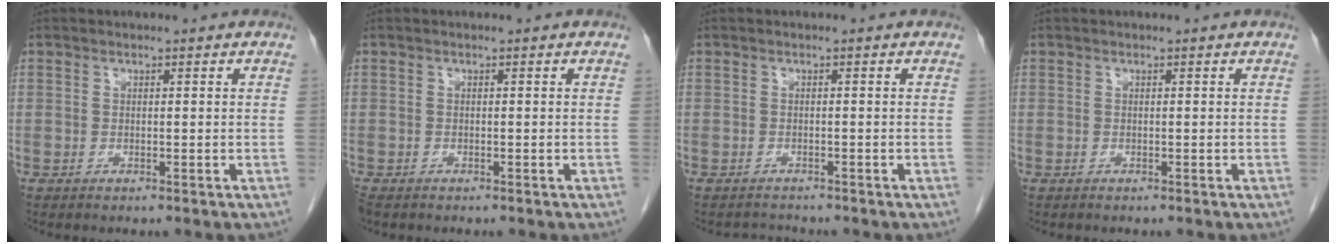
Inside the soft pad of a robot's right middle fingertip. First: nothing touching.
{"total": 1.6, "force": [-1.3, 0.8, 0.7], "torque": [-0.019, -0.005, -0.021]}
{"total": 1.1, "force": [-1.1, 0.1, -0.3], "torque": [0.005, -0.006, -0.015]}
{"total": 0.0}